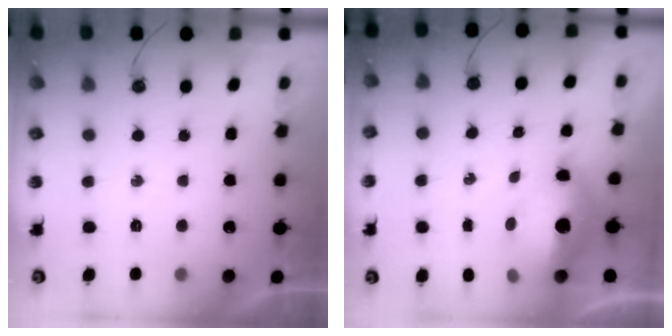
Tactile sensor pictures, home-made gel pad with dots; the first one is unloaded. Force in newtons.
{"total": 12.1, "press": 12.1, "slide": 1.2}